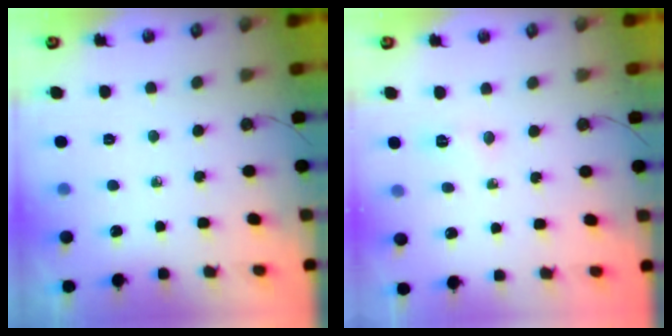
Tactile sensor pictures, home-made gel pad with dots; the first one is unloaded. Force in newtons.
{"total": 4.5, "press": 4.5, "slide": 0.7}